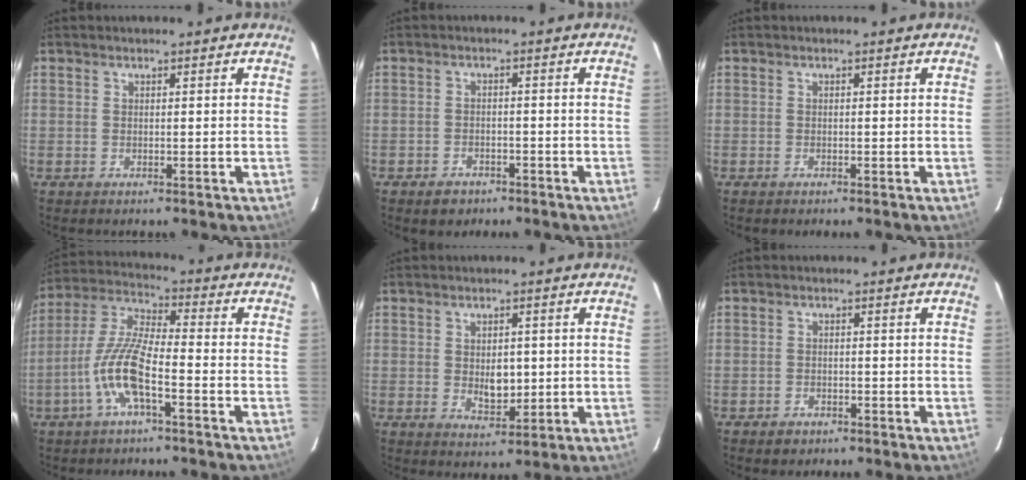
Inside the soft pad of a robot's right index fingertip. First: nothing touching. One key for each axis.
{"total": 3.8, "fx": -2.6, "fy": 2.5, "fz": 1.0, "tx": -0.027, "ty": 0.007, "tz": -0.036}
{"total": 0.6, "fx": -0.5, "fy": 0.2, "fz": 0.2, "tx": -0.005, "ty": -0.001, "tz": -0.011}
{"total": 10.8, "fx": -4.6, "fy": 2.1, "fz": 9.5, "tx": -0.209, "ty": 0.003, "tz": -0.092}
{"total": 4.8, "fx": -0.1, "fy": 3.2, "fz": 3.7, "tx": -0.059, "ty": -0.005, "tz": 0.006}
{"total": 2.5, "fx": -1.7, "fy": 1.7, "fz": 0.6, "tx": -0.017, "ty": 0.002, "tz": -0.025}